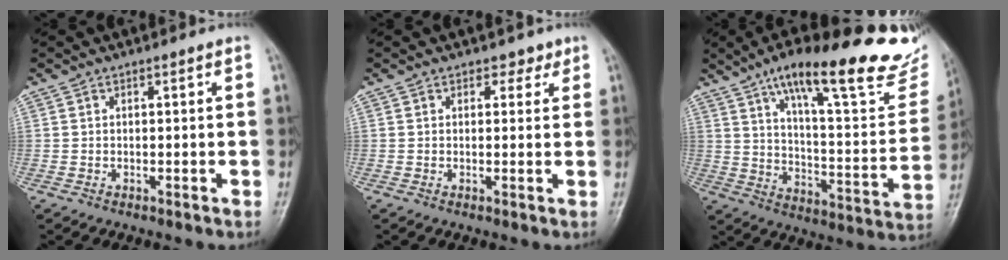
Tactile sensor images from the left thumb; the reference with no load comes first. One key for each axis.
{"total": 1.9, "fx": 1.3, "fy": 1.3, "fz": 0.6, "tx": 0.011, "ty": -0.005, "tz": 0.012}
{"total": 28.1, "fx": 20.3, "fy": 7.2, "fz": 18.0, "tx": -0.223, "ty": -0.071, "tz": 0.289}